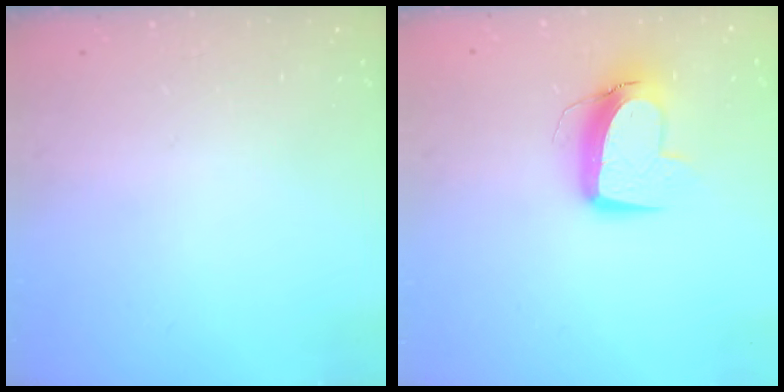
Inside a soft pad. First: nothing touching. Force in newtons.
{"total": 11.8, "press": 11.7, "slide": 1.2}